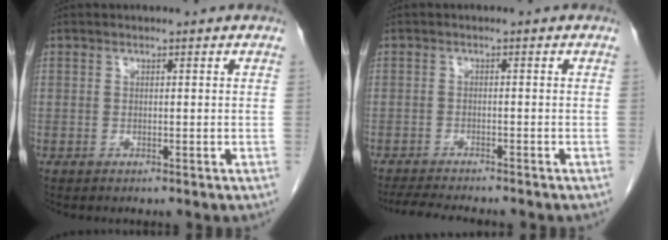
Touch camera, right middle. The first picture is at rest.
{"total": 6.7, "force": [-6.1, 0.6, 2.7], "torque": [-0.041, -0.015, -0.097]}